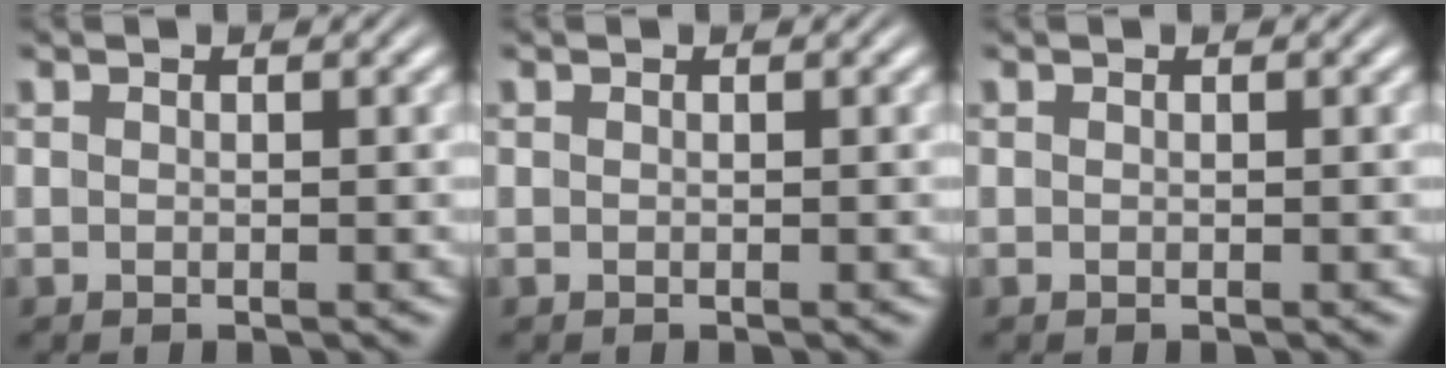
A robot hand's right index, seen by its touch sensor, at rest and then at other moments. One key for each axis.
{"total": 0.0}
{"total": 0.0}